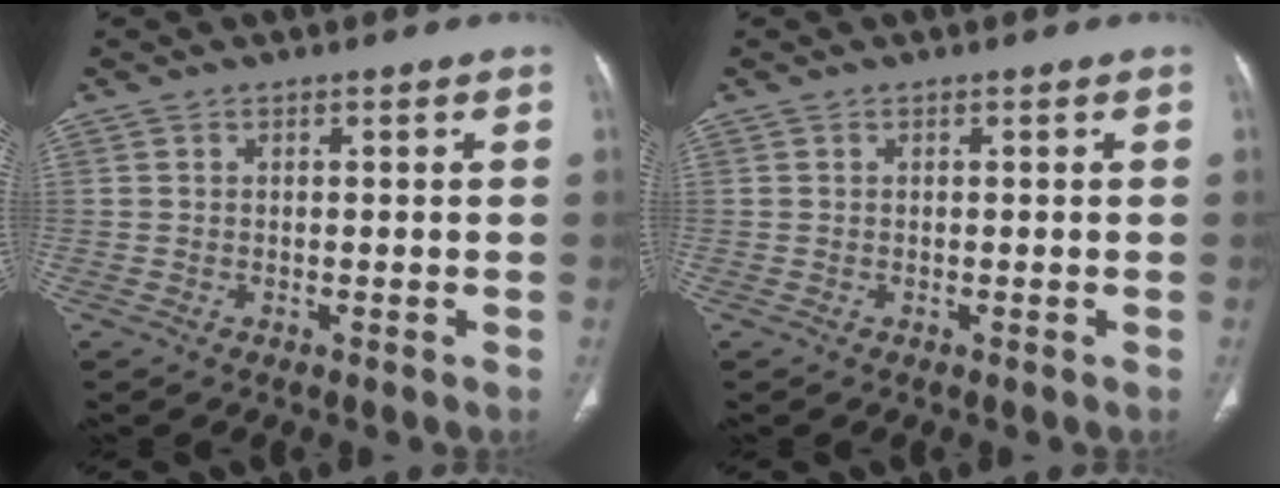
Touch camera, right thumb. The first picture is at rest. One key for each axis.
{"total": 0.0}